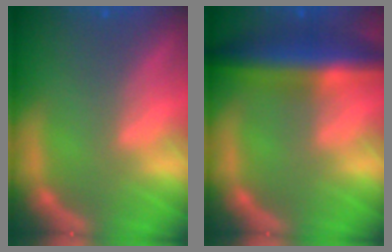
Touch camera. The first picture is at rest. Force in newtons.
{"total": 7.9}